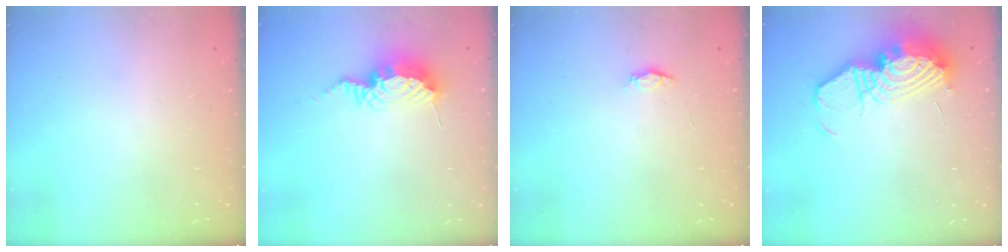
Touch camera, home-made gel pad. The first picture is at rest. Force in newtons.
{"total": 10.1, "press": 10.0, "slide": 1.0}
{"total": 2.2, "press": 2.1, "slide": 0.3}
{"total": 16.1, "press": 16.0, "slide": 1.3}